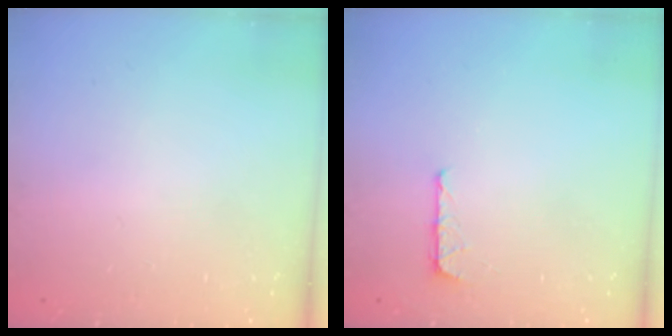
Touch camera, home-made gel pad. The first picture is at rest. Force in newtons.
{"total": 5.1, "press": 5.1, "slide": 0.3}